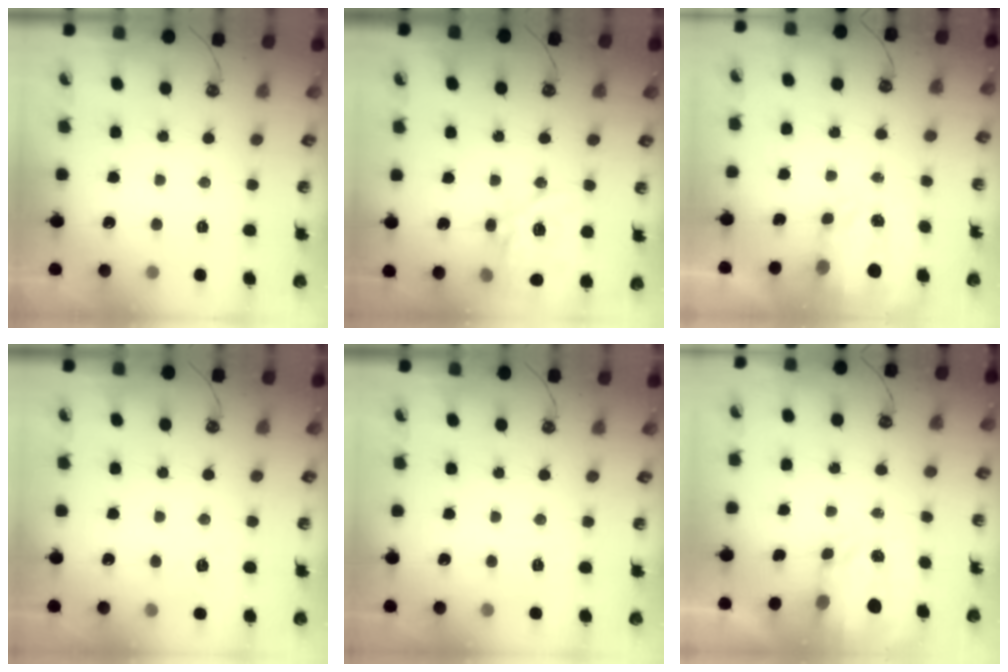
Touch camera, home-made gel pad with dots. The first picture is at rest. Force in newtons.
{"total": 17.5, "press": 17.3, "slide": 2.5}
{"total": 3.9, "press": 3.8, "slide": 0.6}
{"total": 6.9, "press": 6.9, "slide": 0.6}
{"total": 4.8, "press": 4.7, "slide": 0.5}
{"total": 3.6, "press": 3.5, "slide": 0.4}